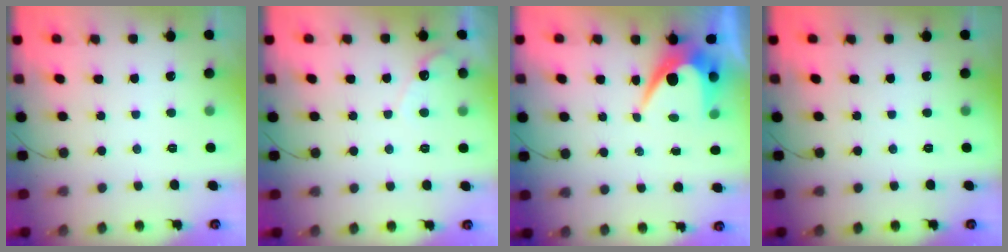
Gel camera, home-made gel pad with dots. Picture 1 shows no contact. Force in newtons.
{"total": 4.0, "press": 4.0, "slide": 0.2}
{"total": 6.1, "press": 6.1, "slide": 0.5}
{"total": 0.0}